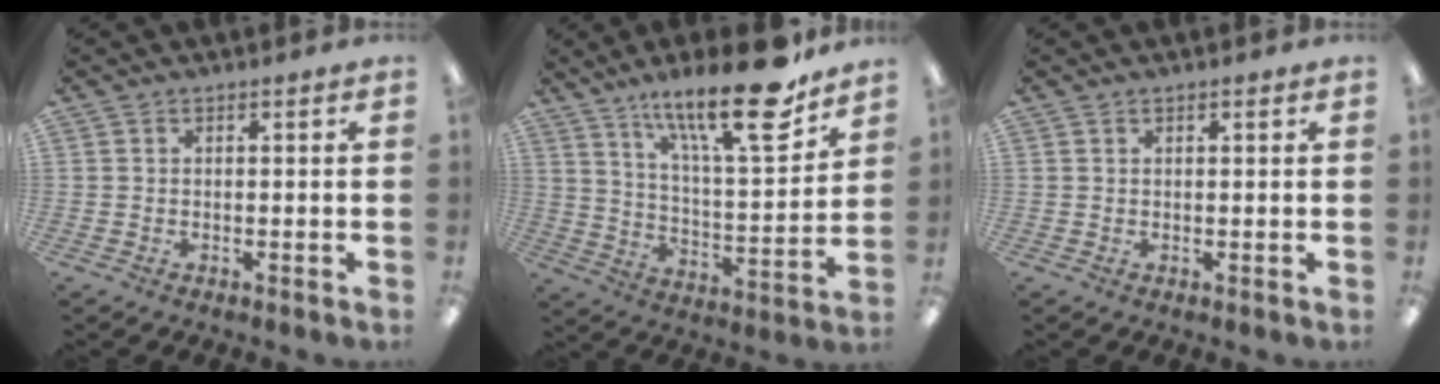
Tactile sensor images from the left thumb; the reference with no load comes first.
{"total": 22.1, "force": [15.5, 5.3, 14.8], "torque": [-0.232, -0.096, 0.248]}
{"total": 0.7, "force": [0.5, 0.2, 0.4], "torque": [-0.009, 0.002, 0.008]}